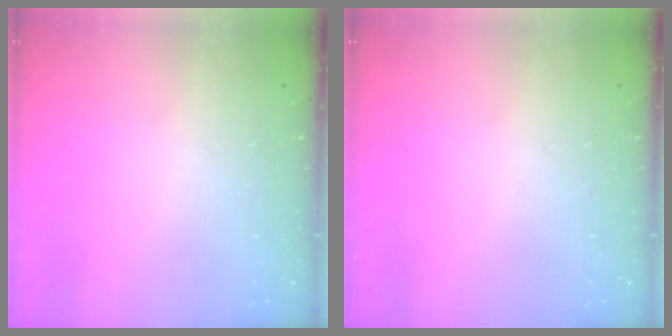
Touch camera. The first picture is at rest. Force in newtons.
{"total": 0.0}